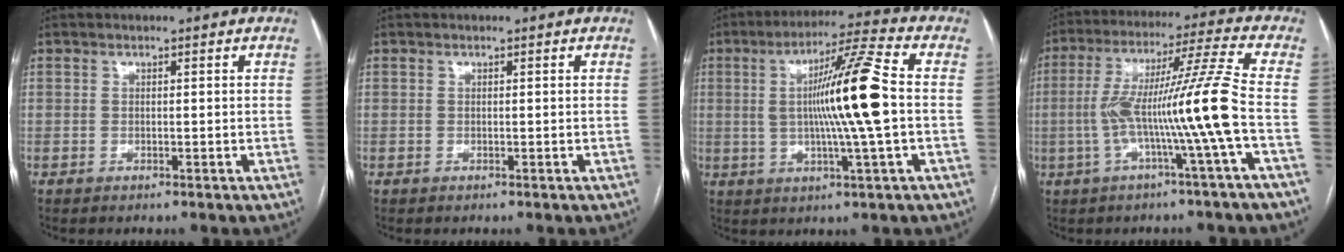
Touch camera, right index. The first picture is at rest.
{"total": 0.0}
{"total": 13.7, "force": [0.3, -0.7, 13.6], "torque": [-0.238, 0.004, 0.001]}
{"total": 13.8, "force": [-2.9, -2.5, 13.2], "torque": [-0.242, 0.015, -0.058]}